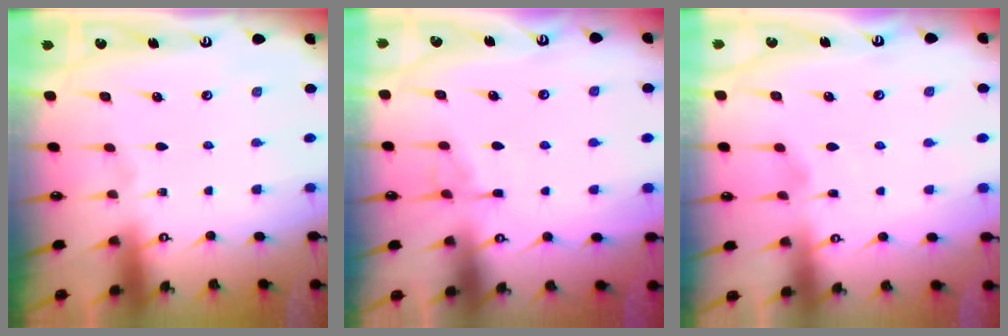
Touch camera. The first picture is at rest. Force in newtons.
{"total": 5.1, "press": 5.0, "slide": 0.6}
{"total": 2.1, "press": 2.1, "slide": 0.3}